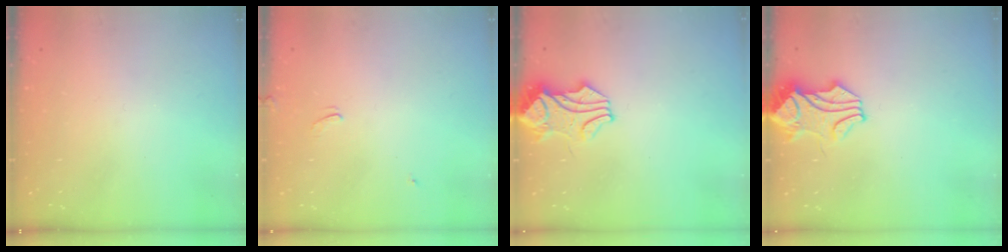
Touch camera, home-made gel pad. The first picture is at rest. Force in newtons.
{"total": 0.7, "press": 0.6, "slide": 0.4}
{"total": 1.8, "press": 1.6, "slide": 0.8}
{"total": 1.9, "press": 1.8, "slide": 0.6}